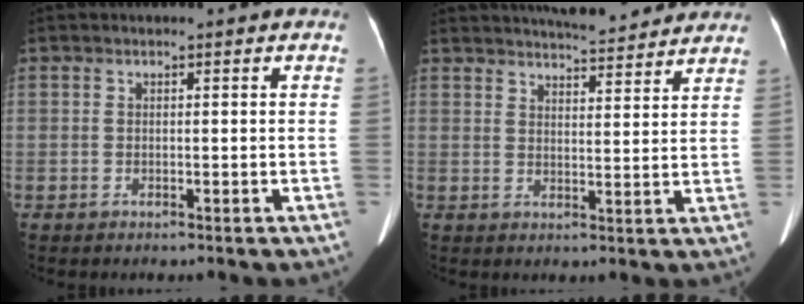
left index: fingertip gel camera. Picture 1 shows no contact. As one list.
[{"total": 12.2, "force": [11.3, 1.5, 4.4], "torque": [-0.061, 0.007, 0.146]}]